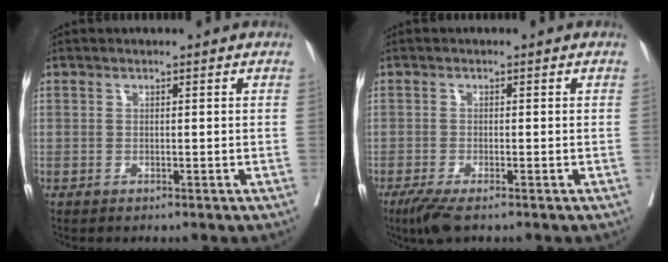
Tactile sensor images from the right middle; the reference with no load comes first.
{"total": 3.5, "force": [-2.4, 0.5, 2.5], "torque": [-0.049, -0.011, -0.046]}